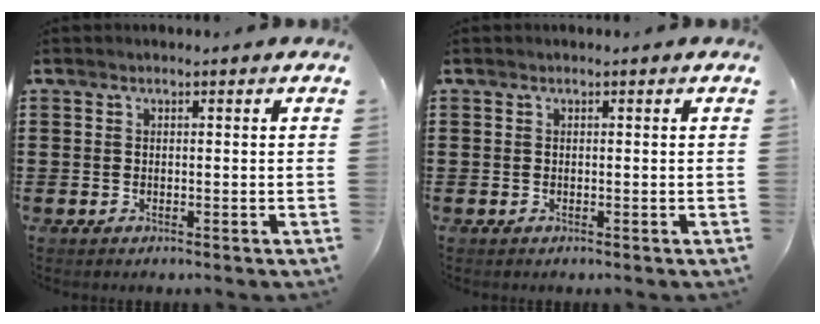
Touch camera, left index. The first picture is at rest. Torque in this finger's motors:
{"motor_torque": [0.00, 0.00, 0.00, 0.01]}